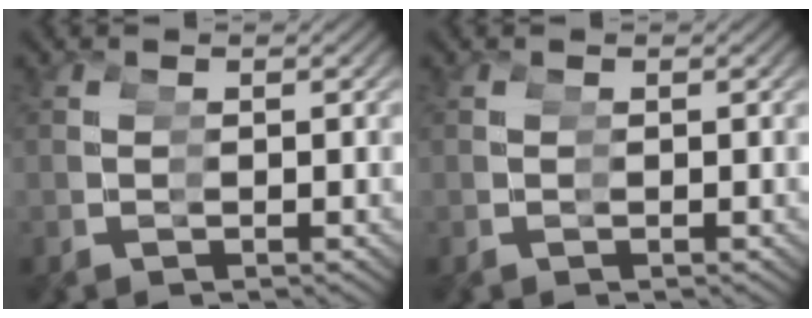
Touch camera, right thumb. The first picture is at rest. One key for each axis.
{"total": 0.0}